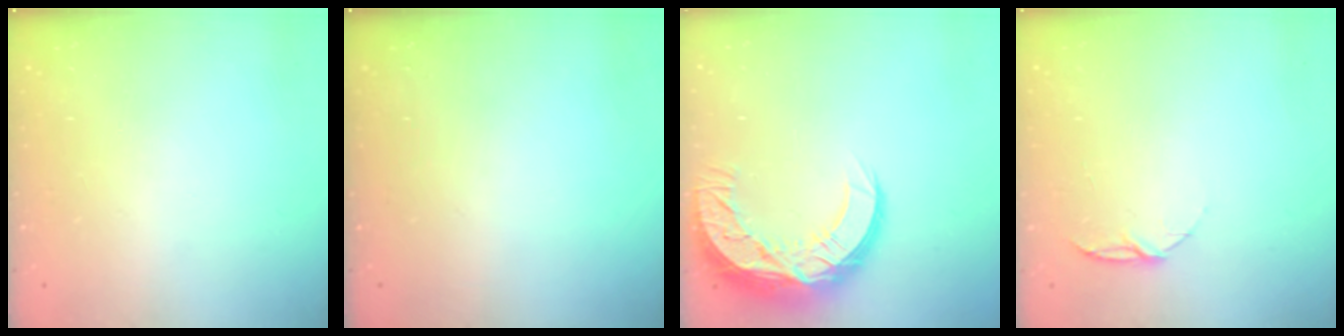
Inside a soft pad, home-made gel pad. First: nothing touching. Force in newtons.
{"total": 0.0}
{"total": 16.0, "press": 16.0, "slide": 1.3}
{"total": 4.9, "press": 4.8, "slide": 0.6}